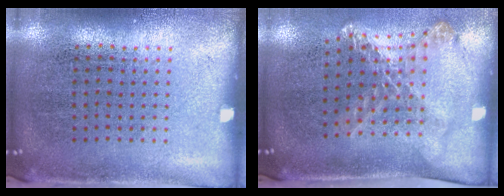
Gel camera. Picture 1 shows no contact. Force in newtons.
{"total": 1.7, "press": 1.3, "slide": 1.0}